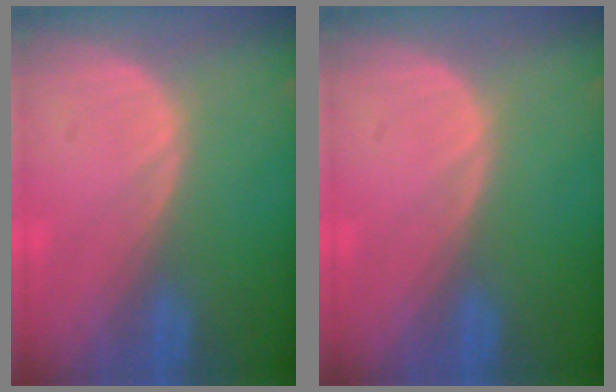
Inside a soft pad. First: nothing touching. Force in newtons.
{"total": 0.0}